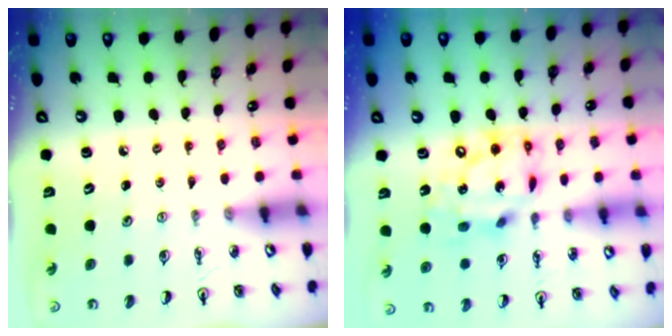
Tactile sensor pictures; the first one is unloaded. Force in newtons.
{"total": 14.6, "press": 14.6, "slide": 1.1}